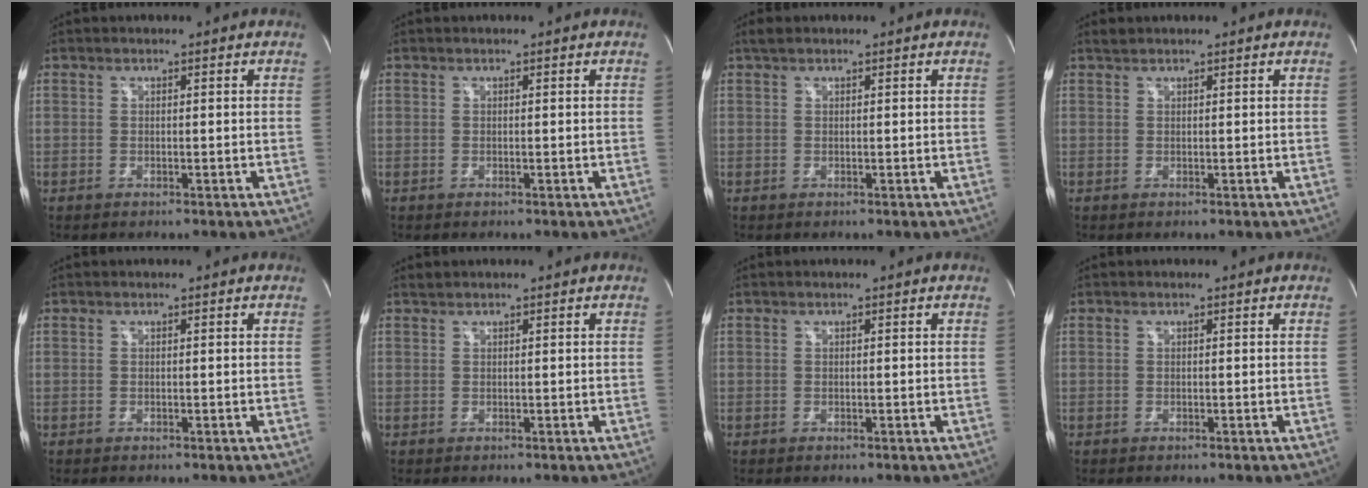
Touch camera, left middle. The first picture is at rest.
{"total": 0.0}
{"total": 1.2, "force": [0.9, 0.4, 0.6], "torque": [-0.018, 0.014, 0.018]}
{"total": 0.7, "force": [0.7, 0.0, 0.1], "torque": [-0.012, 0.006, 0.019]}
{"total": 0.0}
{"total": 0.5, "force": [0.5, -0.1, 0.0], "torque": [-0.010, 0.006, 0.015]}
{"total": 0.0}
{"total": 0.0}